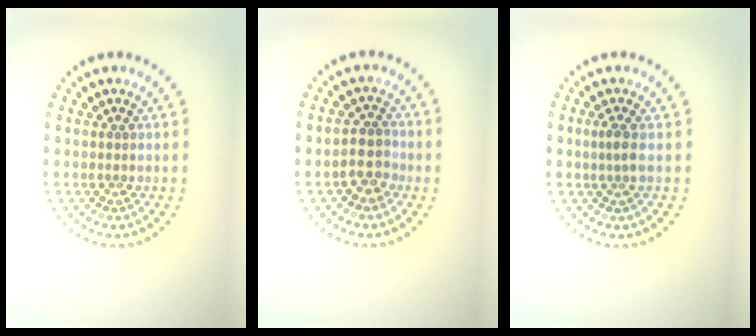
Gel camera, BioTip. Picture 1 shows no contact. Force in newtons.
{"total": 2.3, "press": 2.1, "slide": 0.8}
{"total": 1.3, "press": 1.0, "slide": 0.8}